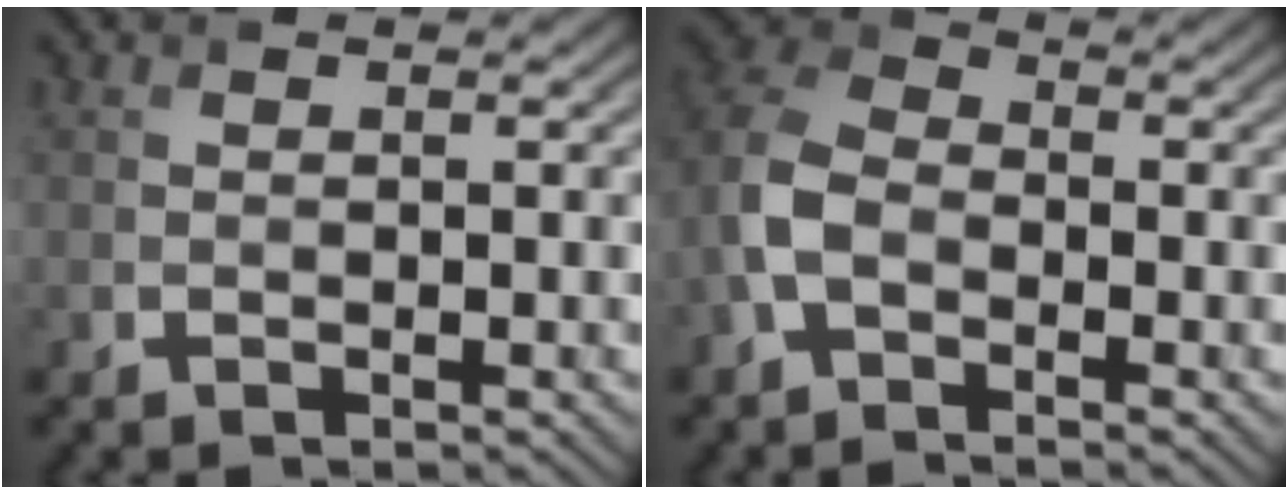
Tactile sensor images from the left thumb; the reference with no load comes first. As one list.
[{"total": 6.7, "force": [-2.5, 4.3, 4.6], "torque": [-0.117, 0.007, -0.063]}]